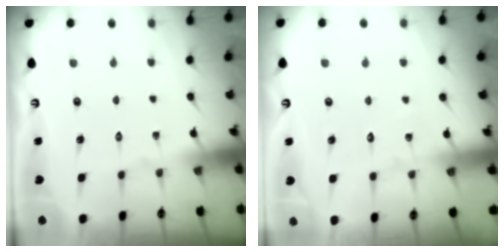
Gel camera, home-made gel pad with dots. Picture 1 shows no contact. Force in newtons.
{"total": 2.8, "press": 2.8, "slide": 0.3}